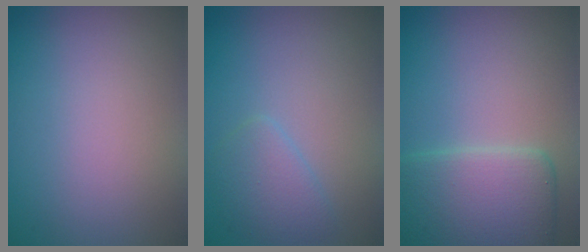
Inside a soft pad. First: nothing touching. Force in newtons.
{"total": 2.2, "press": 2.2, "slide": 0.1}
{"total": 6.4, "press": 6.4, "slide": 0.3}